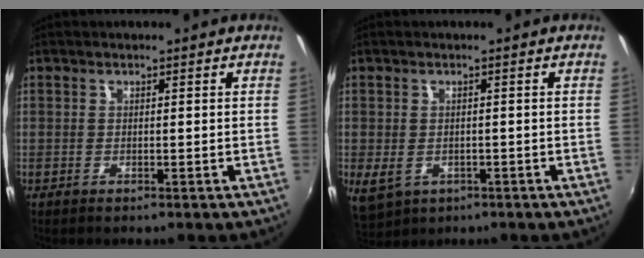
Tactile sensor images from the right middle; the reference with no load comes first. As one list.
[{"total": 4.1, "force": [-1.3, 3.2, 2.1], "torque": [-0.044, -0.010, -0.015]}]